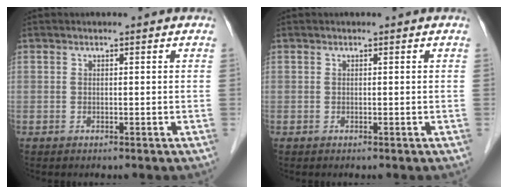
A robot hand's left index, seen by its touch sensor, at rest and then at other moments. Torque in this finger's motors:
{"motor_torque": [-0.01, 0.01, 0.00, 0.00]}